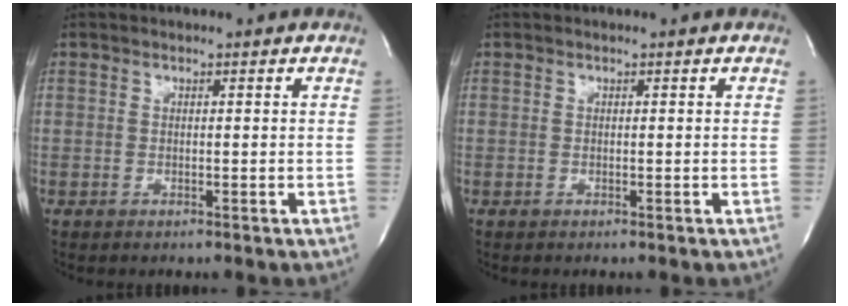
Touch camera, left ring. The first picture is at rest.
{"total": 0.0}